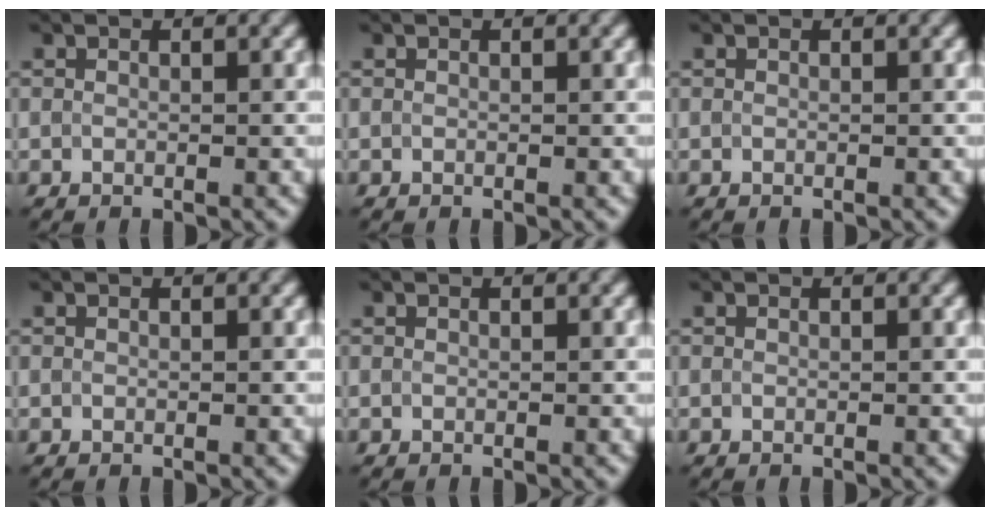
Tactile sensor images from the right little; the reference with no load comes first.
{"total": 0.0}
{"total": 0.0}
{"total": 0.0}
{"total": 0.0}
{"total": 0.0}